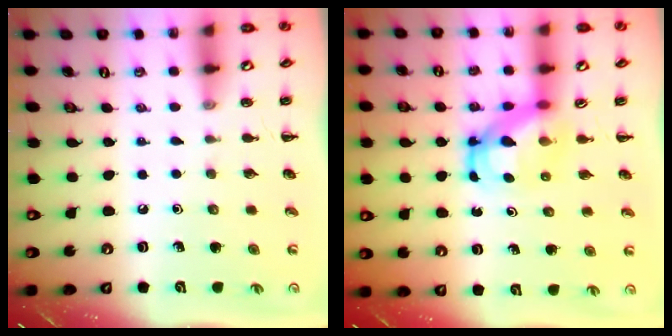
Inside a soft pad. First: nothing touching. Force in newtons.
{"total": 5.2, "press": 5.1, "slide": 0.8}